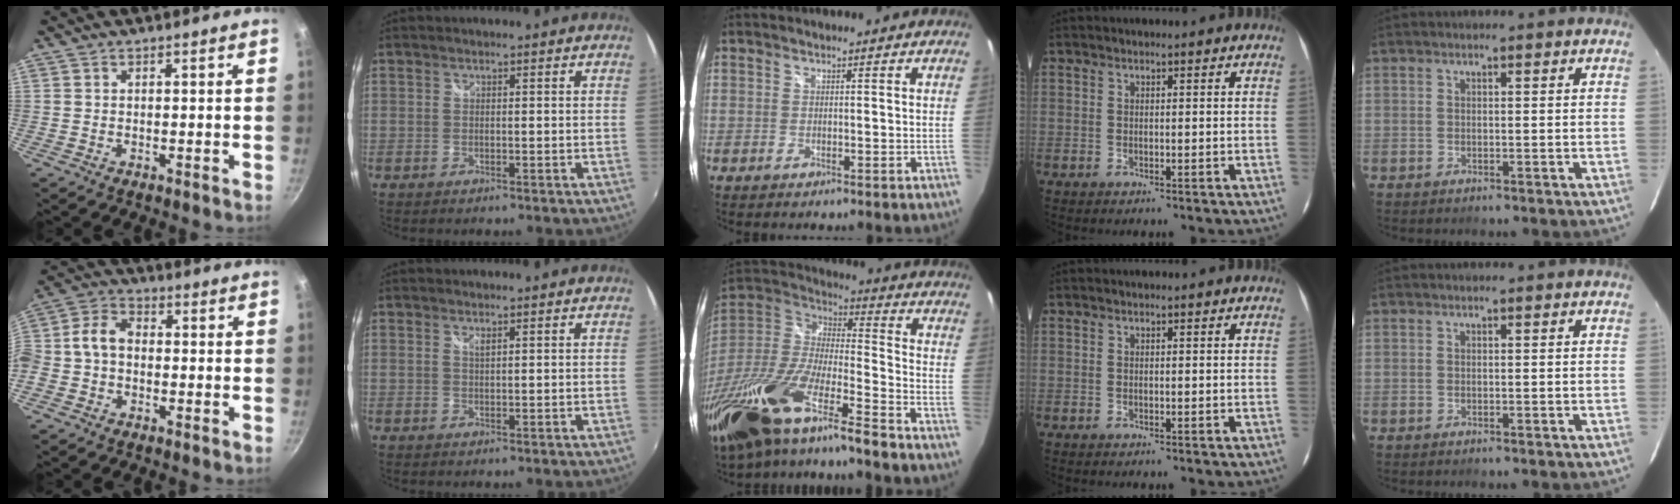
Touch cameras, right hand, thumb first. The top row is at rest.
{"thumb": {"total": 7.7, "force": [-1.2, 5.7, 5.0], "torque": [-0.095, 0.032, -0.042]}, "index": {"total": 0.9, "force": [0.6, 0.2, 0.7], "torque": [-0.012, 0.001, 0.010]}, "middle": {"total": 24.9, "force": [-17.1, 5.1, 17.4], "torque": [-0.354, -0.044, -0.318]}}